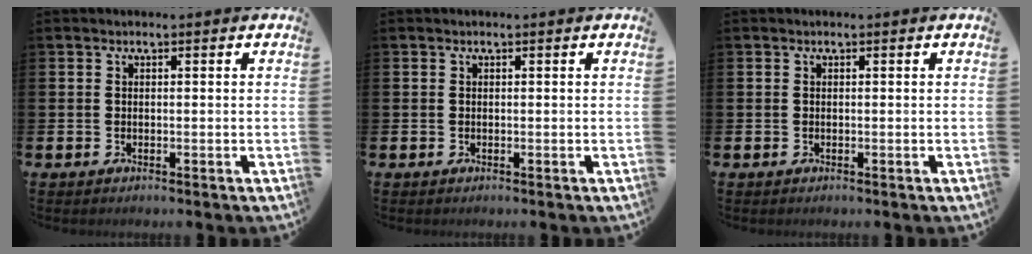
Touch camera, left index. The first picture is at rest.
{"total": 0.0}
{"total": 0.0}